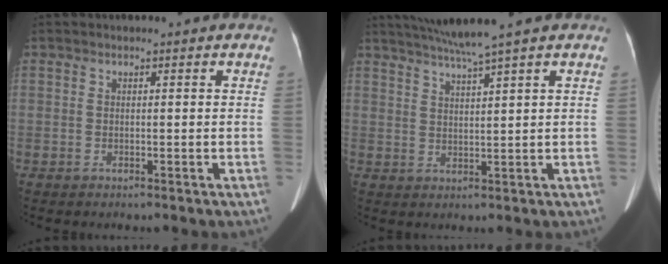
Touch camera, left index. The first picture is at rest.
{"total": 6.1, "force": [4.9, -1.7, 3.2], "torque": [-0.056, 0.006, 0.089]}